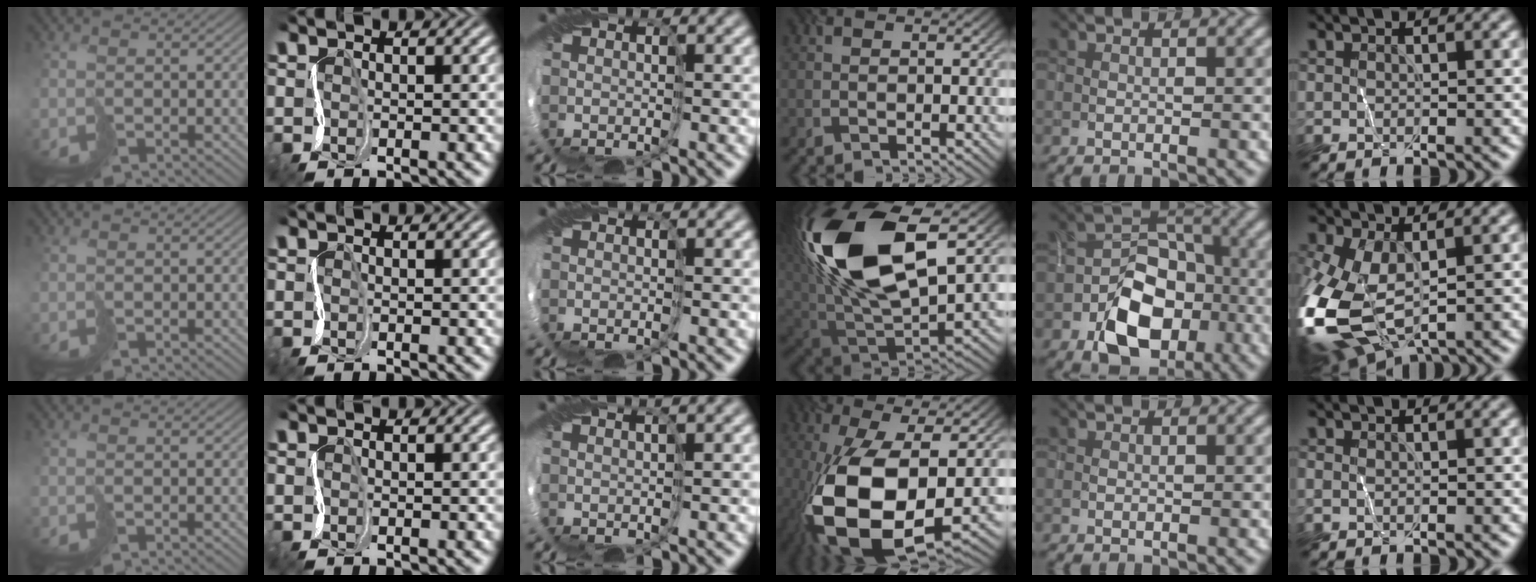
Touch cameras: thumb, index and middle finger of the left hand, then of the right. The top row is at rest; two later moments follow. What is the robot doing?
{"motion": "cut", "object": "receipt paper"}